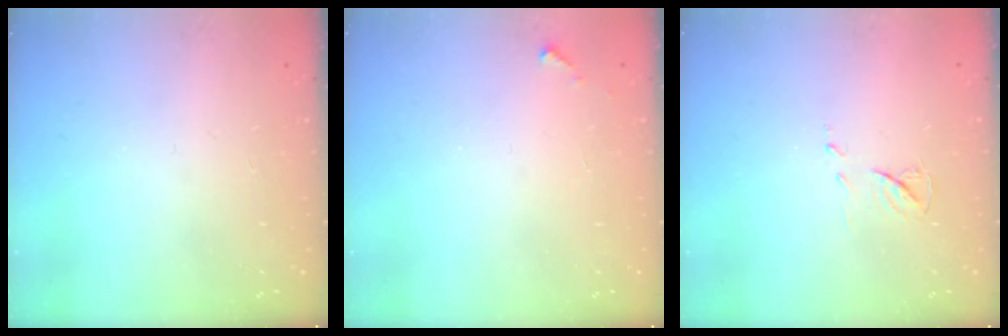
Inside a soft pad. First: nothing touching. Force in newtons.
{"total": 2.8, "press": 2.8, "slide": 0.1}
{"total": 5.8, "press": 5.8, "slide": 0.5}